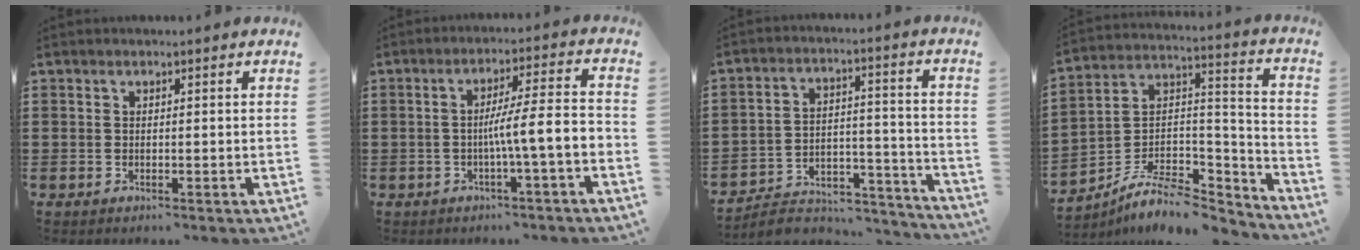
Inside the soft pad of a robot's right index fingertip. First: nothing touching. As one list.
[{"total": 7.0, "force": [-2.2, 0.3, 6.6], "torque": [-0.117, 0.001, -0.043]}, {"total": 6.5, "force": [-6.0, 1.8, 1.7], "torque": [-0.028, 0.015, -0.117]}, {"total": 8.4, "force": [-6.4, 3.6, 4.1], "torque": [-0.079, 0.013, -0.125]}]